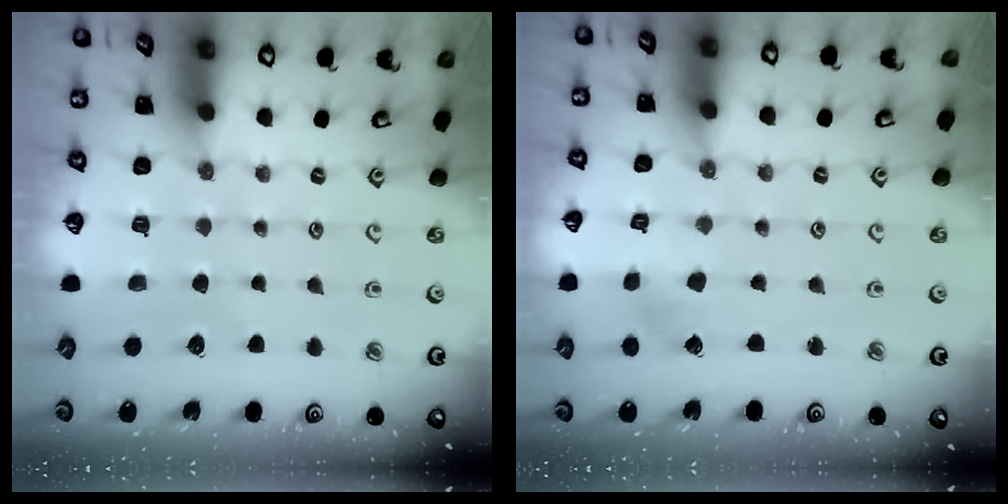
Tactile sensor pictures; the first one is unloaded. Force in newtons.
{"total": 2.1, "press": 2.1, "slide": 0.2}